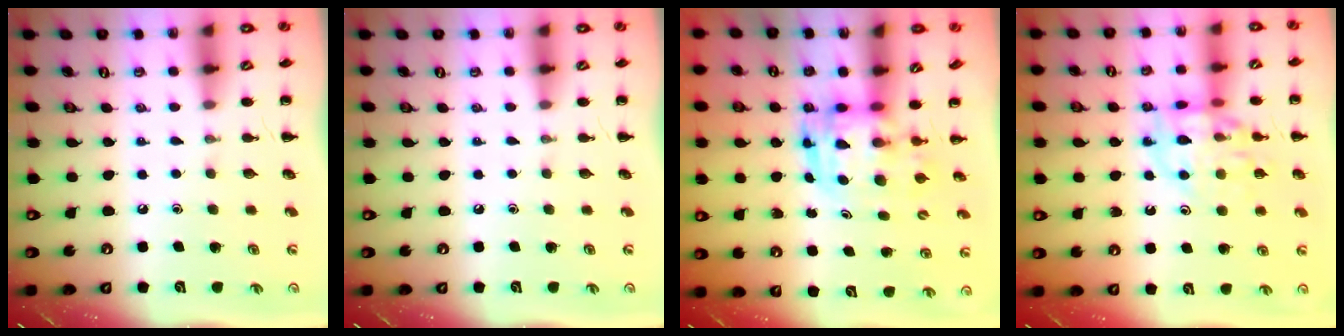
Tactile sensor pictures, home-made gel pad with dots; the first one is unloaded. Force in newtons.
{"total": 0.0}
{"total": 3.7, "press": 3.6, "slide": 0.7}
{"total": 12.9, "press": 12.8, "slide": 1.6}